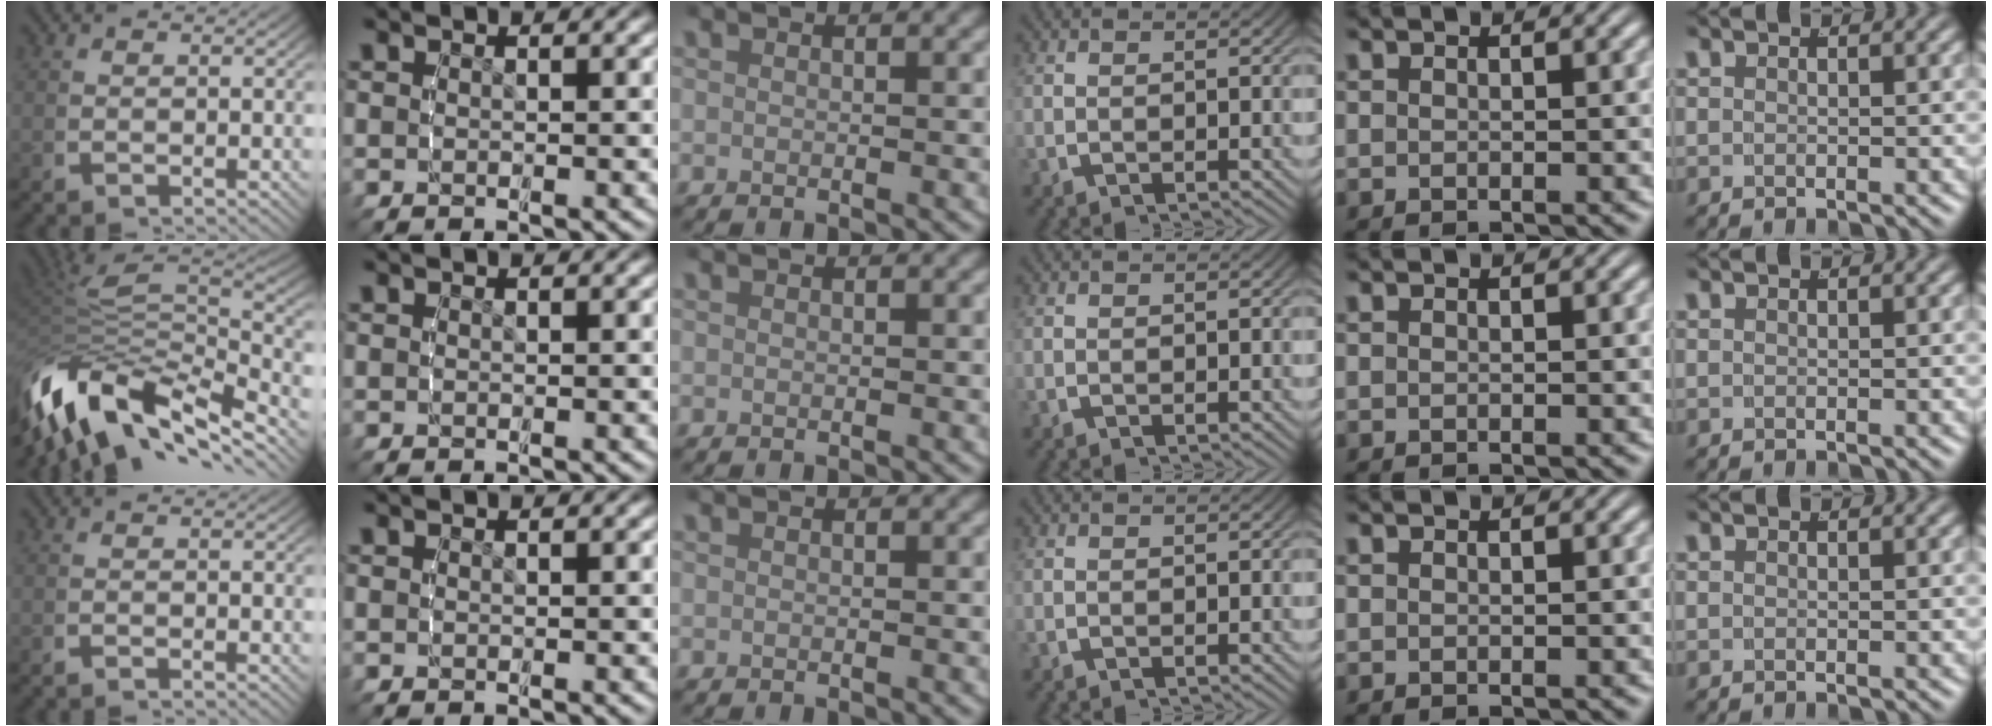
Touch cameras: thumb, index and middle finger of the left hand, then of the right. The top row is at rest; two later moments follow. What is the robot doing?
{"motion": "lift_and_place", "object": "lipstick"}